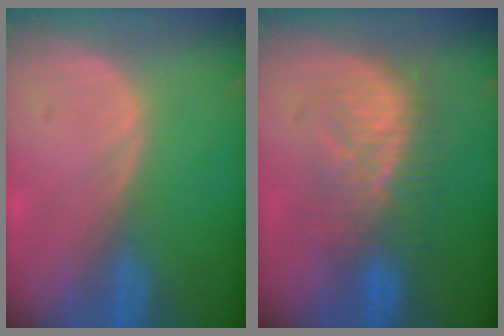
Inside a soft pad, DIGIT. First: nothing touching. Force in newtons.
{"total": 7.9, "press": 7.8, "slide": 1.6}